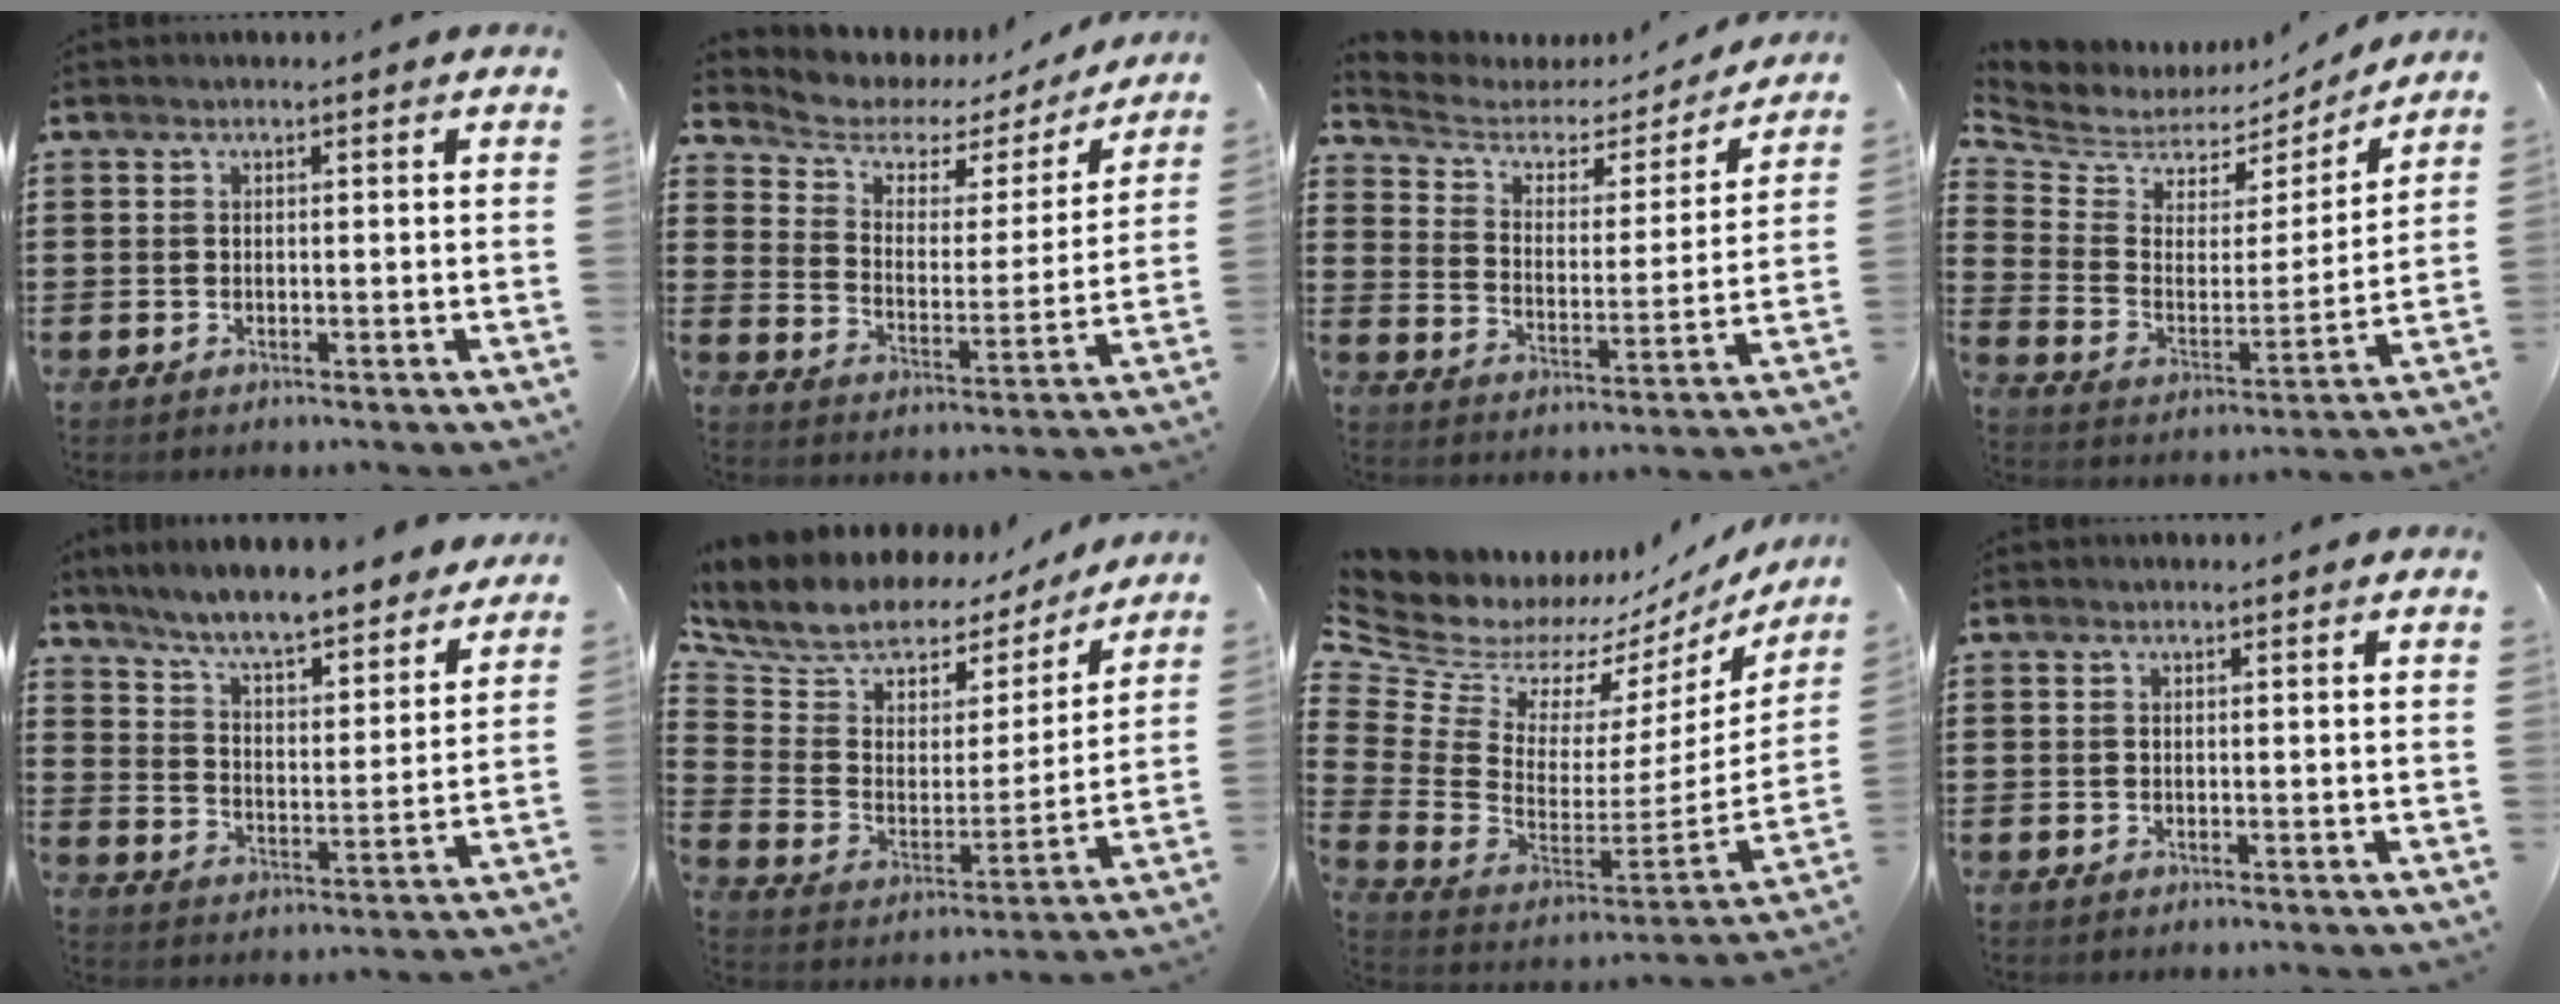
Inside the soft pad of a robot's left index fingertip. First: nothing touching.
{"total": 4.6, "force": [3.5, 2.9, 1.0], "torque": [-0.051, -0.021, 0.053]}
{"total": 3.5, "force": [2.7, 2.0, 1.1], "torque": [-0.045, -0.018, 0.036]}
{"total": 4.9, "force": [4.5, 2.0, 0.1], "torque": [-0.040, -0.040, 0.073]}
{"total": 6.8, "force": [6.3, 0.0, 2.5], "torque": [-0.075, -0.045, 0.106]}
{"total": 8.2, "force": [6.4, 4.6, 2.3], "torque": [-0.082, -0.041, 0.108]}
{"total": 7.4, "force": [5.9, 4.2, 1.5], "torque": [-0.101, -0.072, 0.096]}
{"total": 0.0}